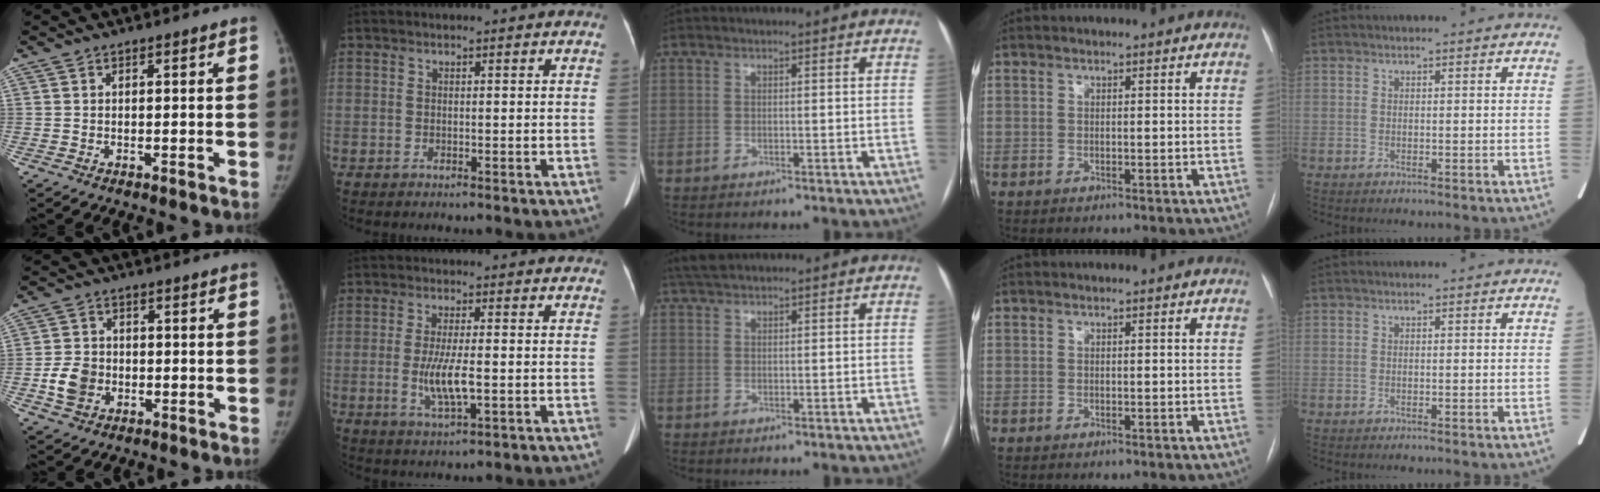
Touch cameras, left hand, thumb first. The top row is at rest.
{"thumb": {"total": 6.6, "force": [-1.6, 5.4, 3.4], "torque": [-0.051, 0.008, -0.028]}, "index": {"total": 5.9, "force": [-1.0, 1.0, 5.7], "torque": [-0.119, -0.012, -0.017]}, "middle": {"total": 3.2, "force": [2.8, 0.9, 1.3], "torque": [-0.029, 0.022, 0.054]}}